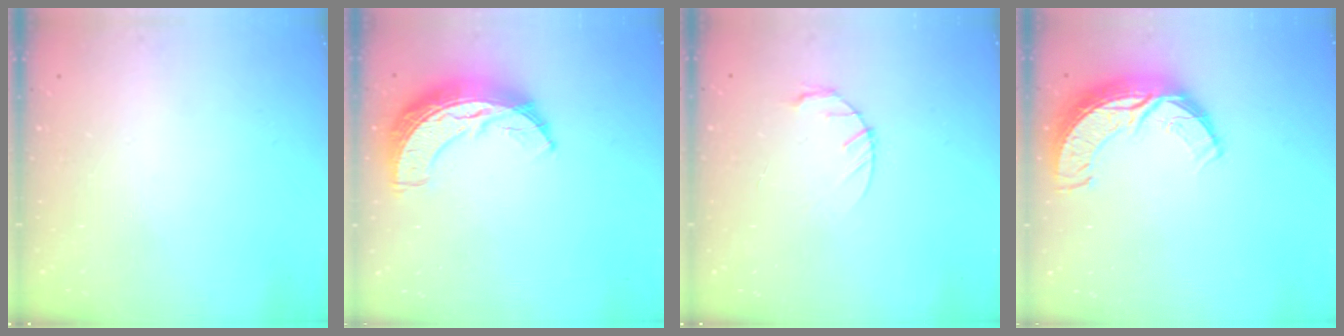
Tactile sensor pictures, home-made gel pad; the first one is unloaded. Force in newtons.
{"total": 14.1, "press": 14.1, "slide": 0.6}
{"total": 3.0, "press": 3.0, "slide": 0.5}
{"total": 11.4, "press": 11.4, "slide": 0.8}